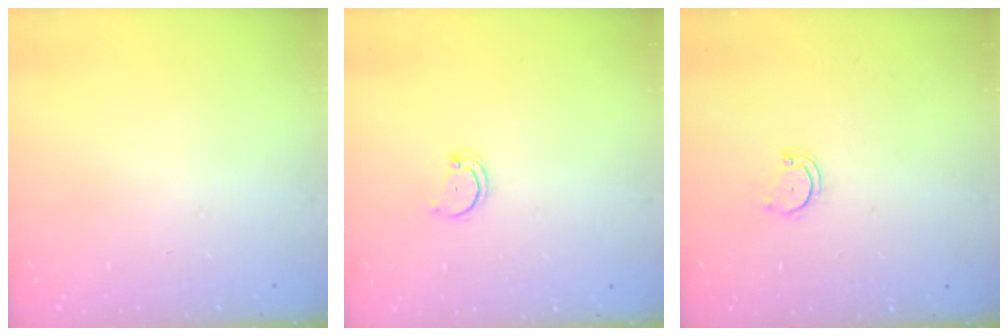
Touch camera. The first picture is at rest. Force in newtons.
{"total": 1.9, "press": 1.9, "slide": 0.2}
{"total": 3.0, "press": 3.0, "slide": 0.2}